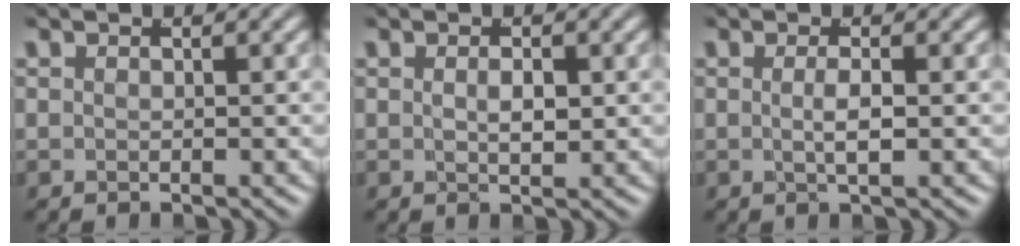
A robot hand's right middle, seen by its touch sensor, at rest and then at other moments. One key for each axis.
{"total": 1.5, "fx": 0.2, "fy": 0.3, "fz": 1.4, "tx": -0.021, "ty": -0.012, "tz": 0.013}
{"total": 1.5, "fx": -0.2, "fy": -0.4, "fz": 1.5, "tx": -0.029, "ty": -0.009, "tz": 0.000}